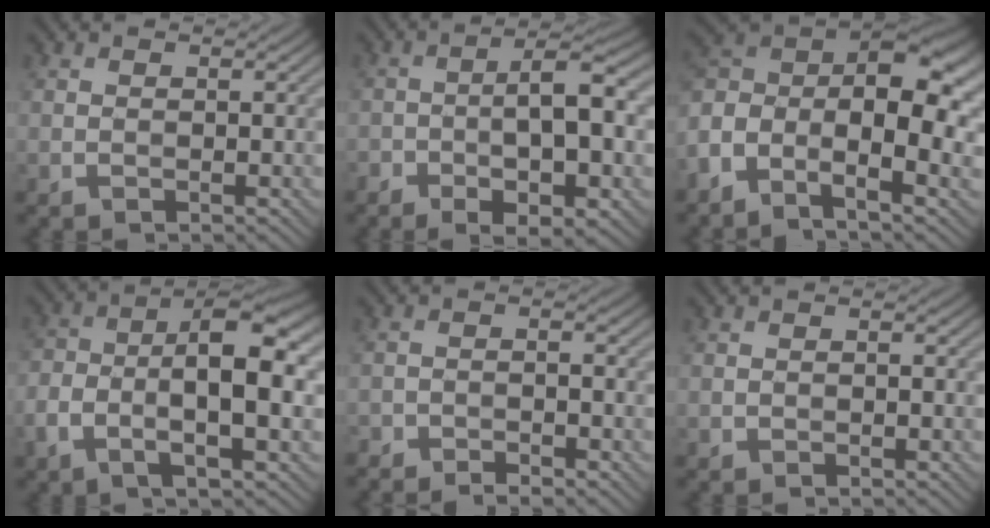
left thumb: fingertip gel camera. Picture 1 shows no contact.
{"total": 10.1, "force": [-3.2, 4.2, 8.6], "torque": [-0.125, 0.004, -0.048]}
{"total": 14.3, "force": [-3.4, 7.4, 11.7], "torque": [-0.242, 0.001, -0.069]}
{"total": 10.7, "force": [-3.0, 4.3, 9.3], "torque": [-0.168, 0.003, -0.058]}
{"total": 2.8, "force": [-2.5, 0.6, 1.0], "torque": [-0.019, -0.001, -0.050]}
{"total": 0.6, "force": [-0.4, 0.4, 0.3], "torque": [-0.003, 0.000, -0.007]}